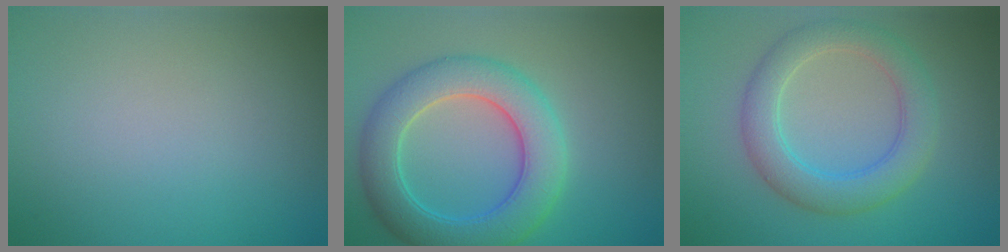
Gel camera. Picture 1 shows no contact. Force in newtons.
{"total": 6.9, "press": 6.9, "slide": 0.5}
{"total": 4.7, "press": 4.7, "slide": 0.3}